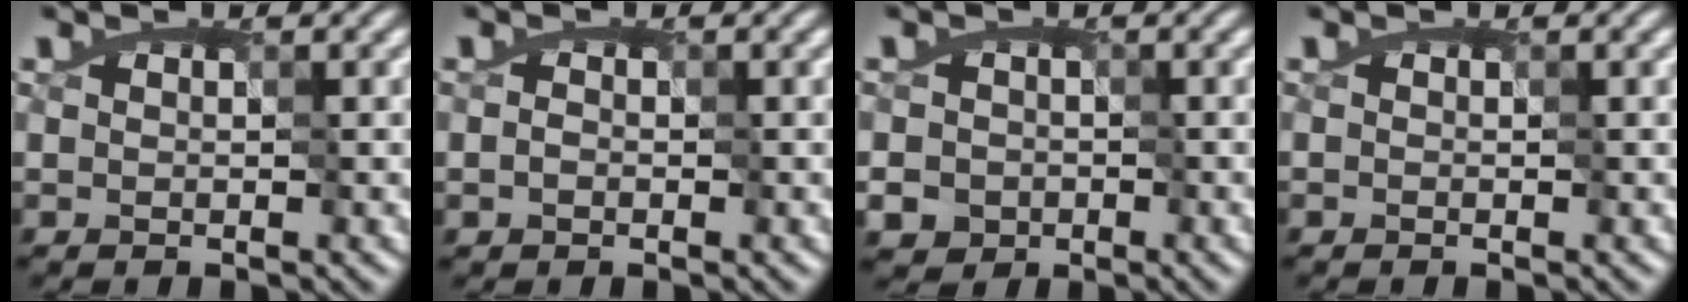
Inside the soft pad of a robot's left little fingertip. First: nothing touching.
{"total": 0.9, "force": [0.0, 0.8, 0.5], "torque": [-0.007, 0.005, -0.004]}
{"total": 2.2, "force": [-0.9, 2.0, 0.2], "torque": [0.000, 0.003, -0.014]}
{"total": 0.0}